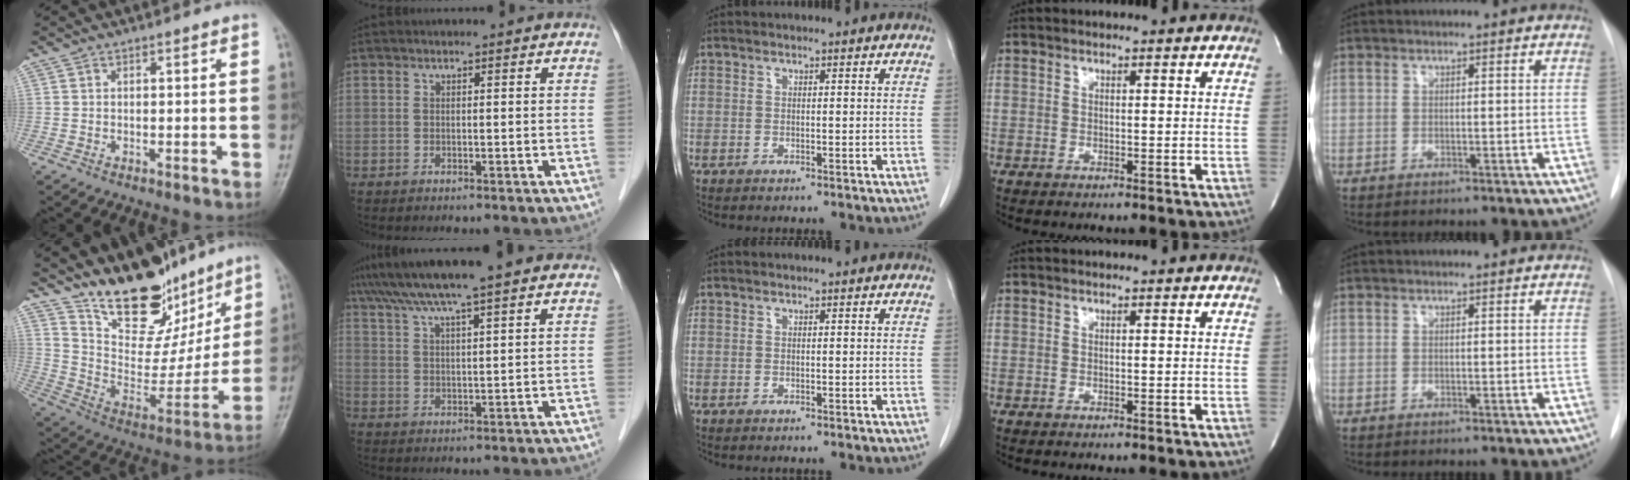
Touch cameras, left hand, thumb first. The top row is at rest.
{"thumb": {"total": 20.2, "force": [14.9, 9.6, 9.7], "torque": [-0.088, -0.085, 0.251]}, "index": {"total": 14.8, "force": [12.2, 0.6, 8.3], "torque": [-0.140, 0.043, 0.172]}}